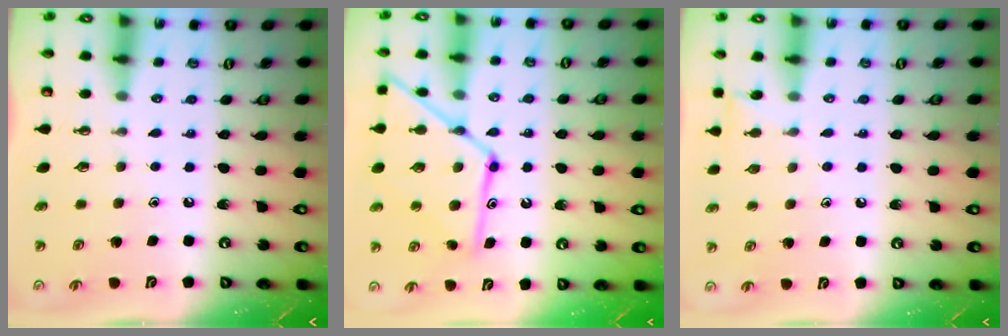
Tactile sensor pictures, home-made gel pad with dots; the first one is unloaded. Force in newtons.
{"total": 15.9, "press": 15.9, "slide": 1.1}
{"total": 6.3, "press": 6.3, "slide": 0.6}